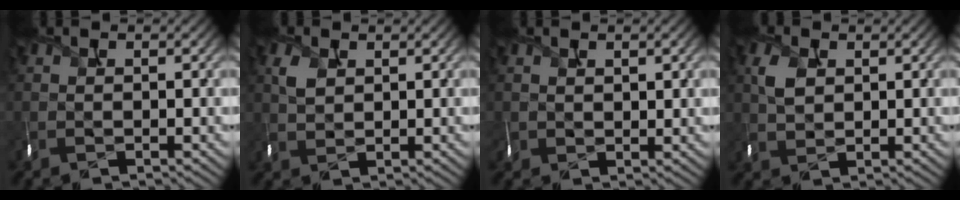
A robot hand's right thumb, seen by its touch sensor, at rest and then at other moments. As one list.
[{"total": 1.7, "force": [0.8, 1.3, 0.7], "torque": [-0.027, -0.006, 0.022]}, {"total": 2.6, "force": [1.4, 1.5, 1.6], "torque": [-0.043, 0.002, 0.033]}, {"total": 2.3, "force": [0.8, 1.8, 1.2], "torque": [-0.039, -0.005, 0.020]}]